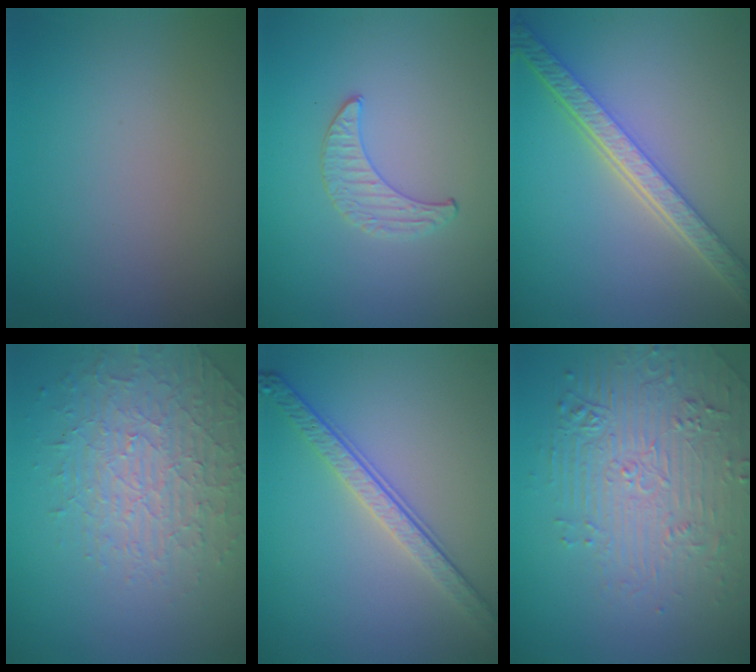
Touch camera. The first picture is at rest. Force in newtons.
{"total": 1.0, "press": 1.0, "slide": 0.3}
{"total": 5.7, "press": 4.4, "slide": 3.7}
{"total": 4.0, "press": 3.5, "slide": 2.0}
{"total": 4.2, "press": 3.0, "slide": 2.9}
{"total": 4.5, "press": 4.1, "slide": 1.8}